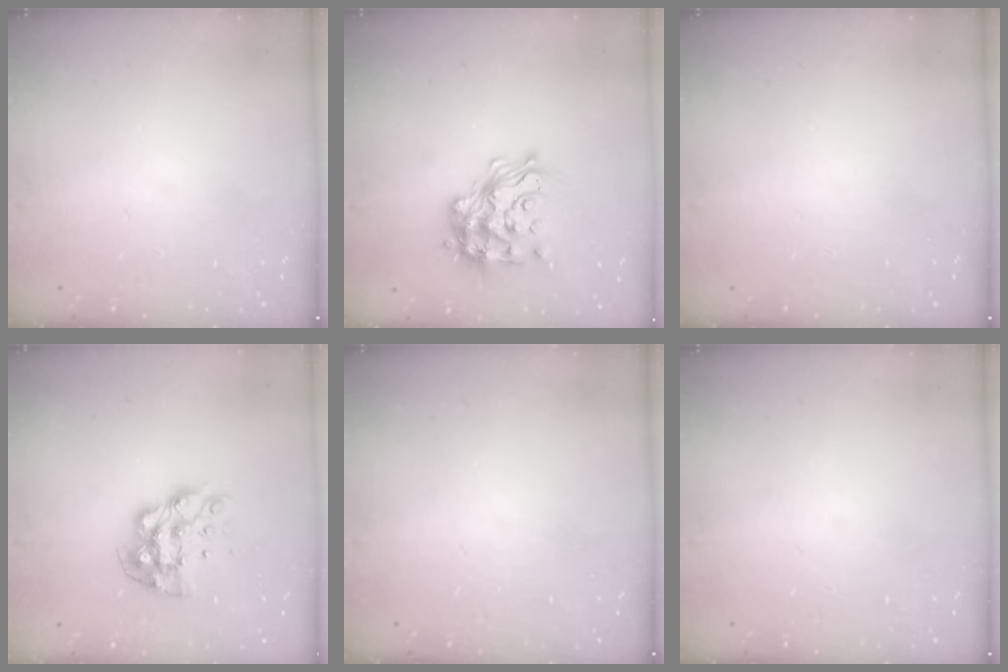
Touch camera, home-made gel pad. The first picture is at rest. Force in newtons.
{"total": 19.2, "press": 19.2, "slide": 1.5}
{"total": 0.0}
{"total": 10.6, "press": 10.5, "slide": 1.0}
{"total": 0.0}
{"total": 0.0}